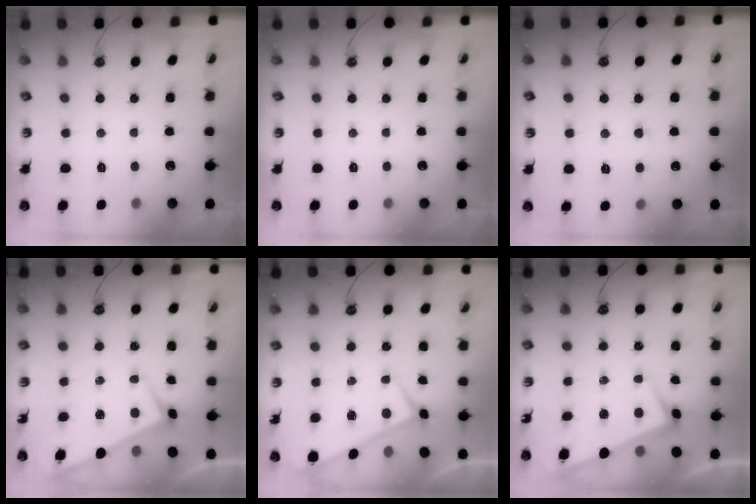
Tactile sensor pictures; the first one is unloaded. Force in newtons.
{"total": 0.0}
{"total": 2.3, "press": 2.2, "slide": 0.5}
{"total": 2.8, "press": 2.8, "slide": 0.3}
{"total": 0.0}
{"total": 2.0, "press": 1.9, "slide": 0.6}